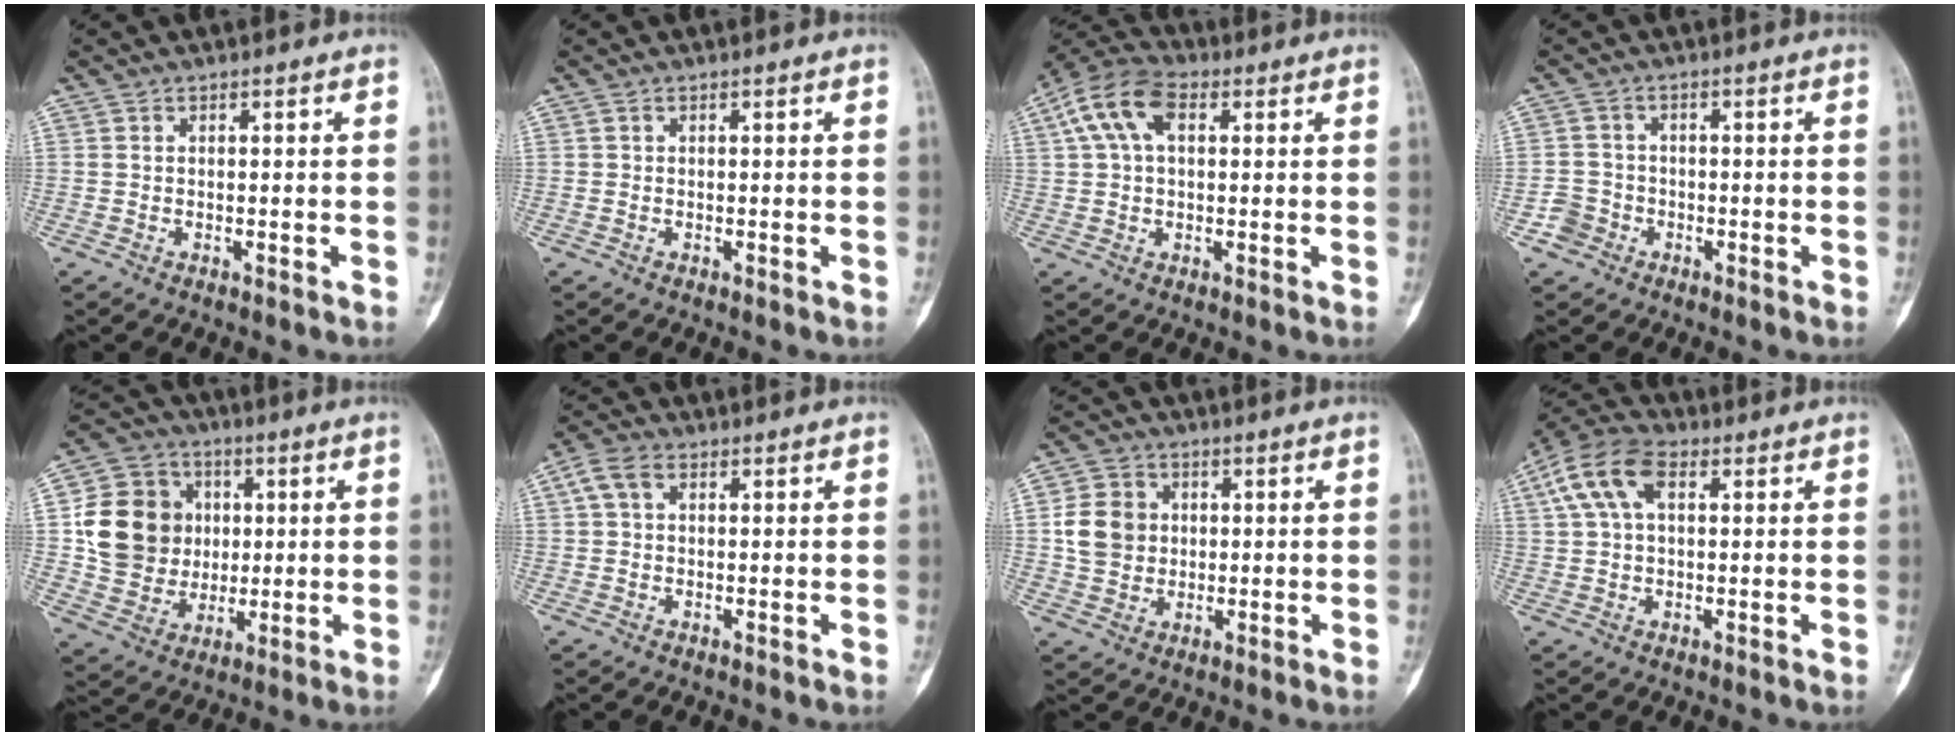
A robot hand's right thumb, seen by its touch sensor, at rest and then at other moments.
{"total": 0.0}
{"total": 10.2, "force": [3.0, 6.0, 7.6], "torque": [-0.155, 0.030, 0.049]}
{"total": 3.2, "force": [-1.7, 2.7, 0.2], "torque": [0.015, 0.014, -0.038]}
{"total": 15.7, "force": [2.0, 13.9, 7.1], "torque": [-0.099, 0.011, 0.043]}
{"total": 4.1, "force": [1.1, 2.8, 2.8], "torque": [-0.060, 0.015, 0.022]}
{"total": 8.1, "force": [0.8, 7.1, 3.8], "torque": [-0.047, 0.003, 0.011]}
{"total": 10.3, "force": [3.2, 5.9, 7.8], "torque": [-0.162, 0.029, 0.054]}